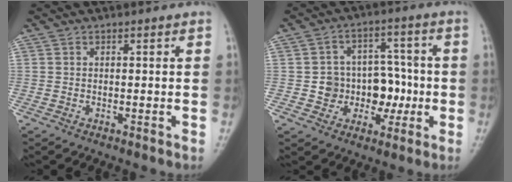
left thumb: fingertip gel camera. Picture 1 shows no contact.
{"total": 10.4, "force": [-1.8, 8.6, 5.6], "torque": [-0.025, 0.035, -0.024]}